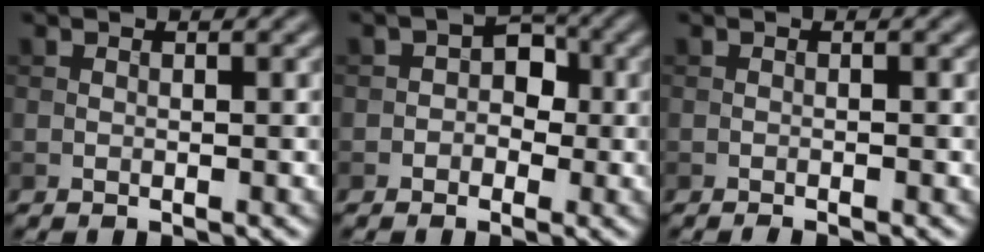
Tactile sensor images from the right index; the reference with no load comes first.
{"total": 2.7, "force": [-0.4, 2.2, 1.5], "torque": [0.000, 0.006, -0.017]}
{"total": 0.7, "force": [-0.5, 0.1, 0.4], "torque": [-0.005, 0.000, -0.010]}